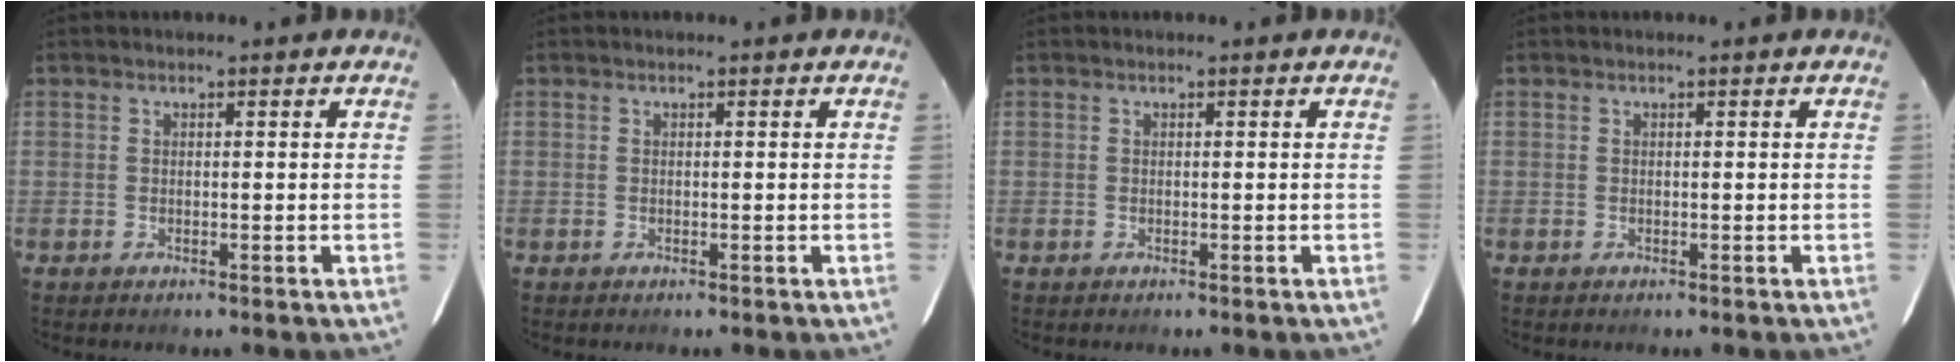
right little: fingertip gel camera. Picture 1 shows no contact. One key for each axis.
{"total": 0.0}
{"total": 0.0}
{"total": 0.0}